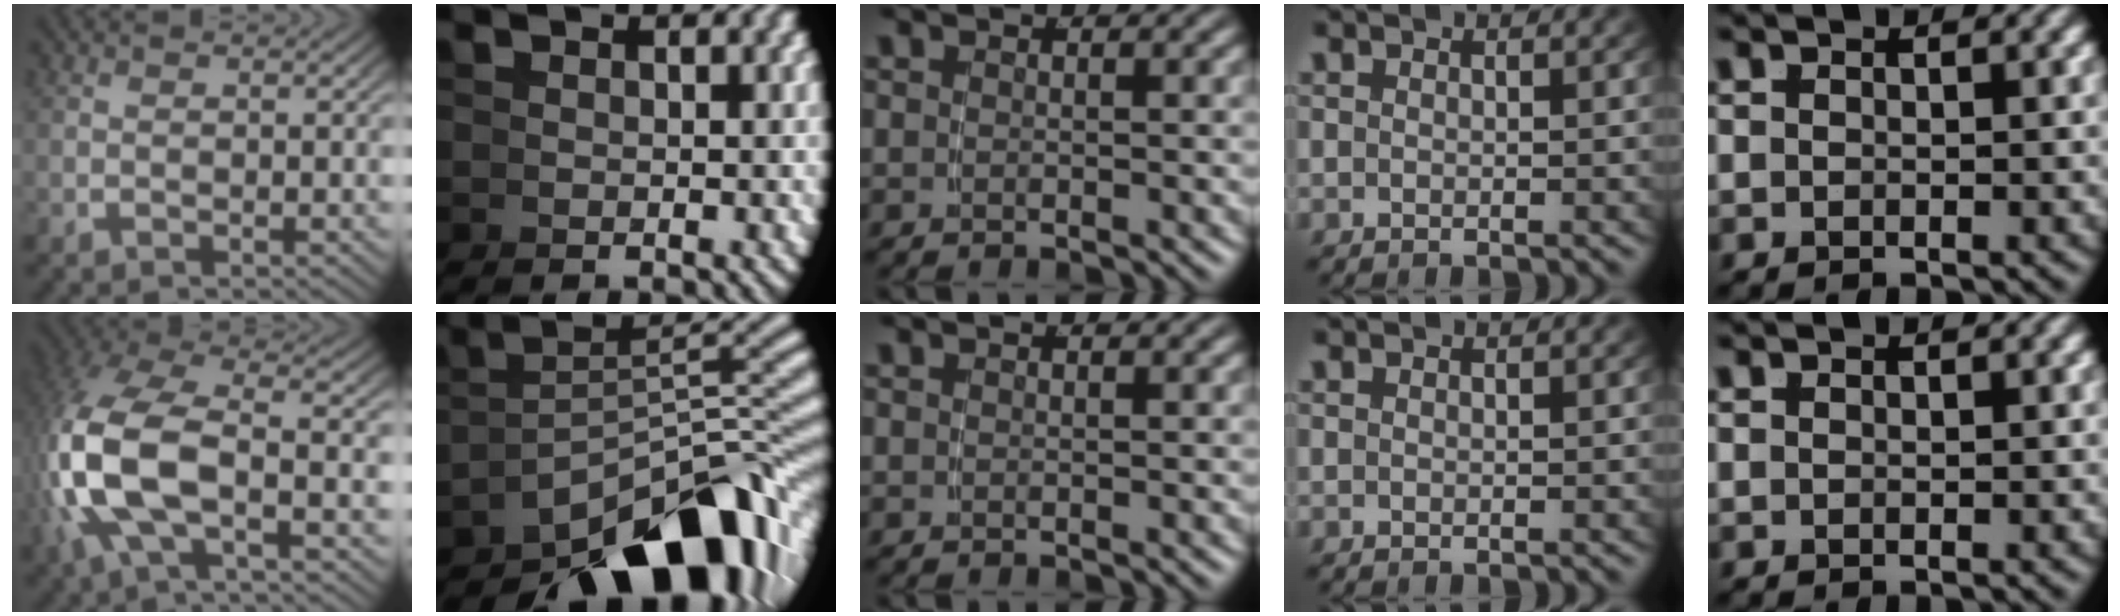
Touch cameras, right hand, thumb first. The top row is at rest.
{"thumb": {"total": 12.4, "force": [-0.8, 7.1, 10.1], "torque": [-0.277, -0.040, 0.004]}, "index": {"total": 14.2, "force": [-5.6, 6.8, 11.1], "torque": [-0.150, -0.046, -0.060]}}